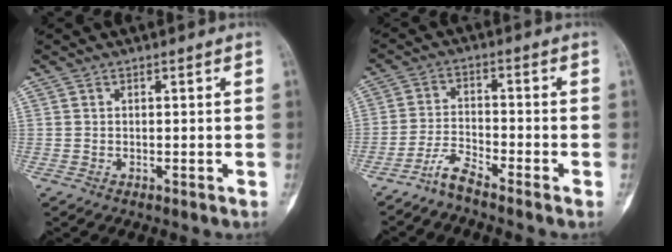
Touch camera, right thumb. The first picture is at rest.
{"total": 4.3, "force": [-3.9, -0.1, 1.9], "torque": [-0.045, 0.016, -0.086]}